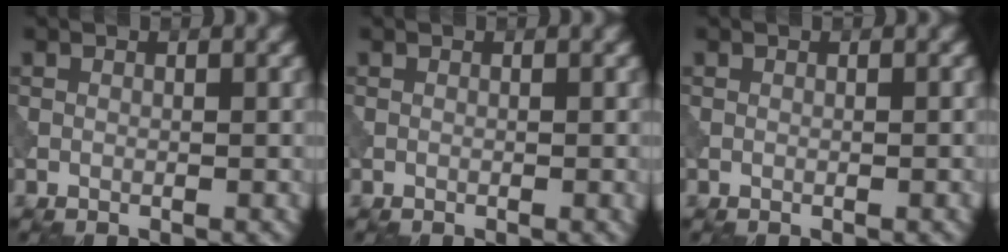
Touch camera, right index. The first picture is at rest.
{"total": 0.0}
{"total": 0.0}